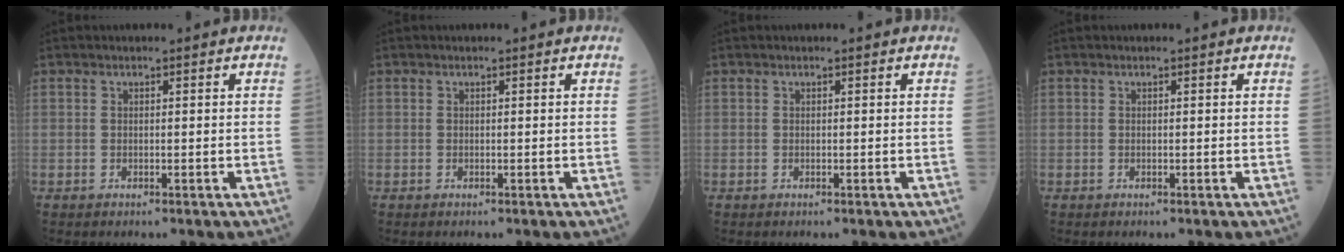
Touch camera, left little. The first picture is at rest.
{"total": 0.0}
{"total": 0.0}
{"total": 0.0}